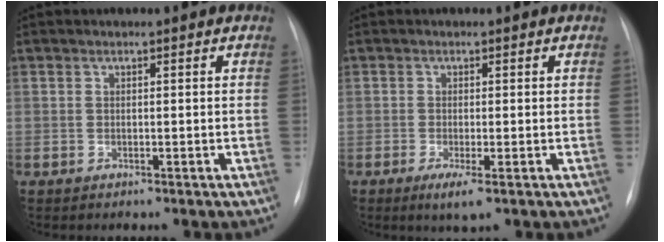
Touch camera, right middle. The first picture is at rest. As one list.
[{"total": 2.7, "force": [-1.2, 0.2, 2.4], "torque": [-0.038, -0.009, -0.018]}]